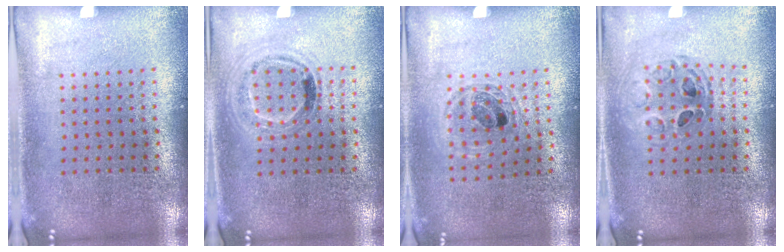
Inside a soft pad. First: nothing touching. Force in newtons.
{"total": 0.9, "press": 0.9, "slide": 0.3}
{"total": 0.9, "press": 0.9, "slide": 0.2}
{"total": 0.8, "press": 0.8, "slide": 0.1}